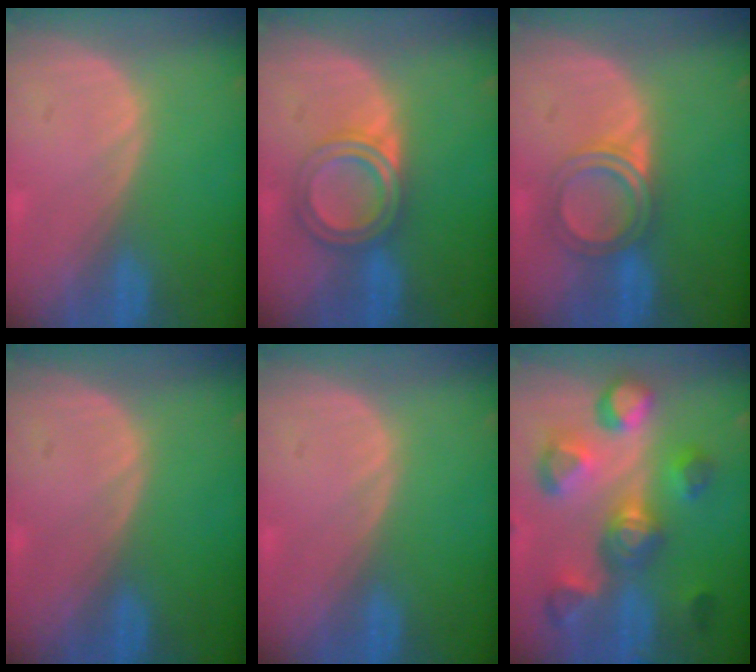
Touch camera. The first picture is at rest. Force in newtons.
{"total": 5.3, "press": 5.3, "slide": 0.1}
{"total": 4.9, "press": 4.7, "slide": 1.4}
{"total": 0.0}
{"total": 0.0}
{"total": 10.5, "press": 10.0, "slide": 3.3}